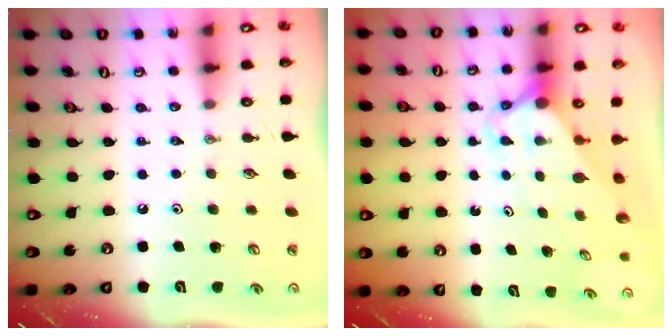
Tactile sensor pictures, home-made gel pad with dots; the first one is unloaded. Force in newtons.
{"total": 2.7, "press": 2.7, "slide": 0.0}